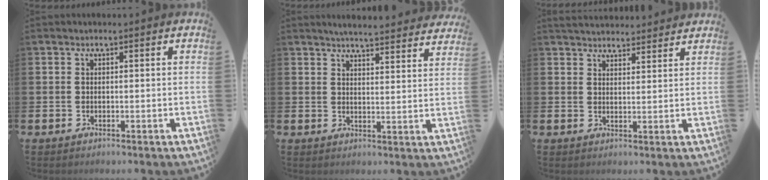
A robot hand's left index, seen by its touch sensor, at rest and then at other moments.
{"total": 4.9, "force": [4.8, 0.0, 0.9], "torque": [-0.026, -0.028, 0.084]}
{"total": 3.9, "force": [3.9, 0.6, 0.1], "torque": [-0.006, -0.021, 0.072]}